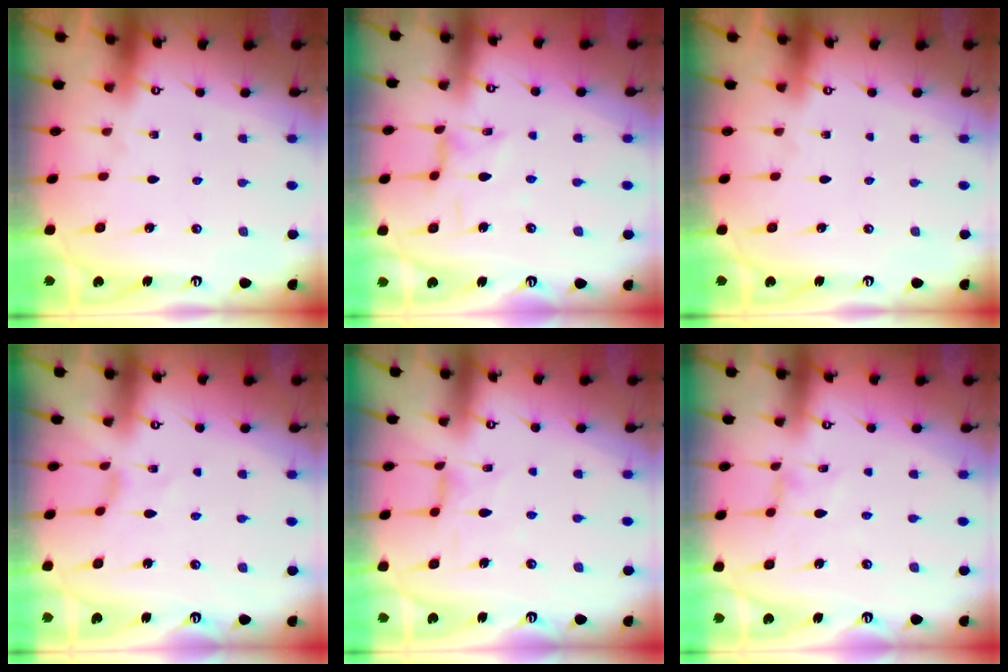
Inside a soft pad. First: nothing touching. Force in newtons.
{"total": 2.1, "press": 2.1, "slide": 0.3}
{"total": 0.0}
{"total": 0.0}
{"total": 2.3, "press": 2.3, "slide": 0.5}
{"total": 0.0}